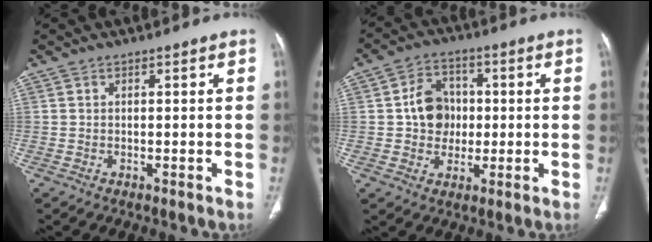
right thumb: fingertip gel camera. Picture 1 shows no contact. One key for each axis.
{"total": 8.6, "fx": 0.2, "fy": 7.2, "fz": 4.7, "tx": -0.045, "ty": 0.012, "tz": -0.001}